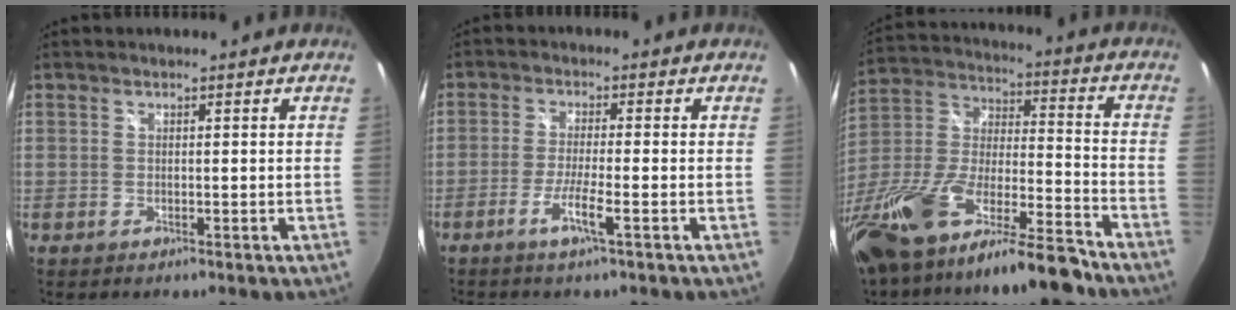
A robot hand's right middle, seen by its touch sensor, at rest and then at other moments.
{"total": 4.5, "force": [-2.6, -0.6, 3.6], "torque": [-0.080, -0.005, -0.050]}
{"total": 24.1, "force": [-17.0, 5.5, 16.2], "torque": [-0.320, -0.039, -0.294]}